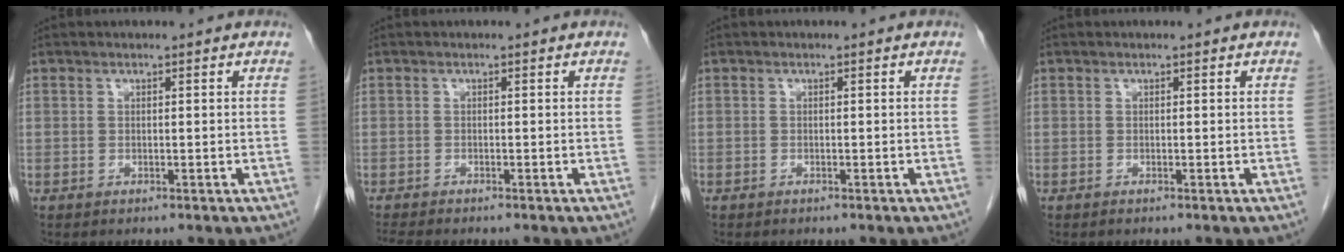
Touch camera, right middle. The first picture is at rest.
{"total": 2.3, "force": [-2.1, 0.0, 0.9], "torque": [-0.018, -0.007, -0.036]}
{"total": 0.0}
{"total": 0.0}